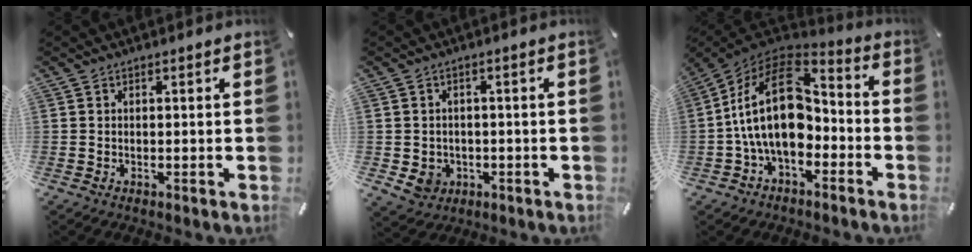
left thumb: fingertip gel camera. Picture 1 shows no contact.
{"total": 5.2, "force": [-1.4, 4.7, 1.7], "torque": [-0.036, 0.007, -0.025]}
{"total": 21.1, "force": [-1.4, 13.7, 16.0], "torque": [-0.308, 0.018, -0.021]}